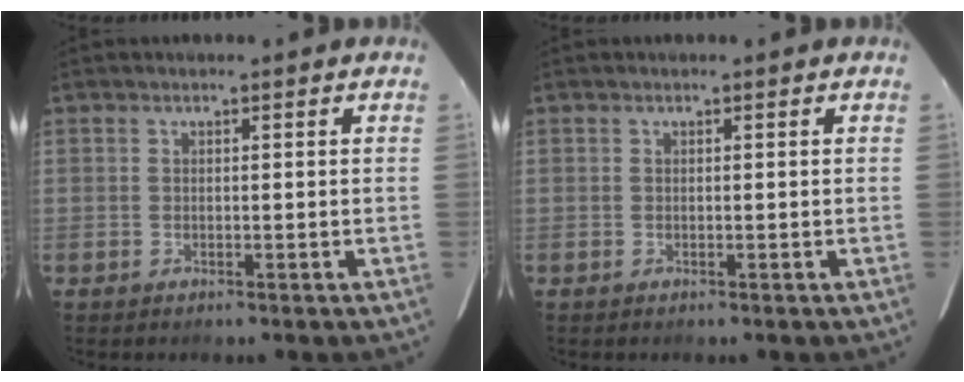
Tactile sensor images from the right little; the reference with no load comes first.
{"total": 0.0}